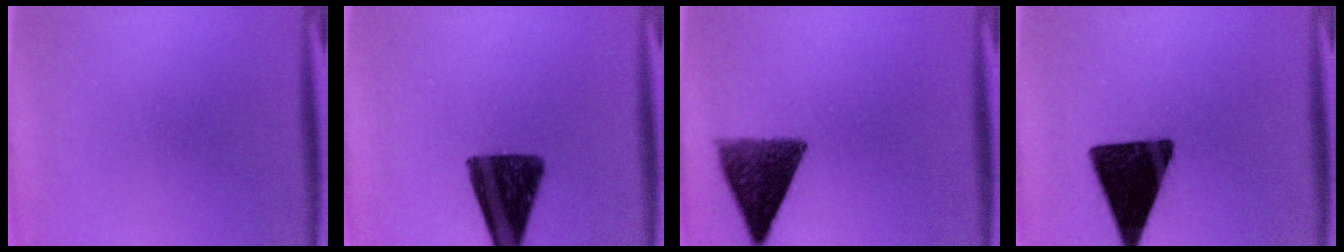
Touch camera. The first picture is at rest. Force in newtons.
{"total": 13.8}
{"total": 9.5}
{"total": 16.6}